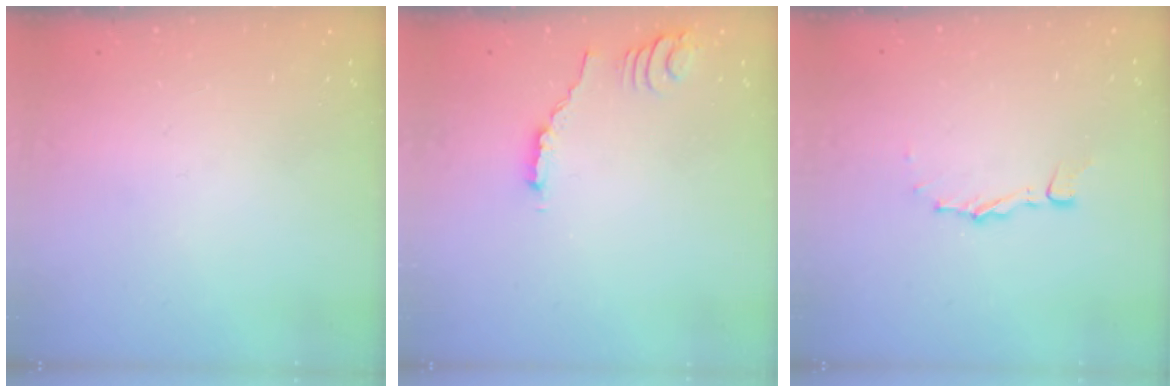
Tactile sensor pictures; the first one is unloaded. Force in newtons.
{"total": 1.6, "press": 1.6, "slide": 0.4}
{"total": 3.4, "press": 3.4, "slide": 0.3}